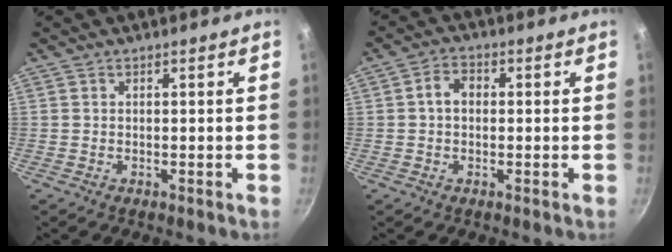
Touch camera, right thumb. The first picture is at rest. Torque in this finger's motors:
{"motor_torque": [0.20, 1.21, 0.56, -0.40, 0.00]}